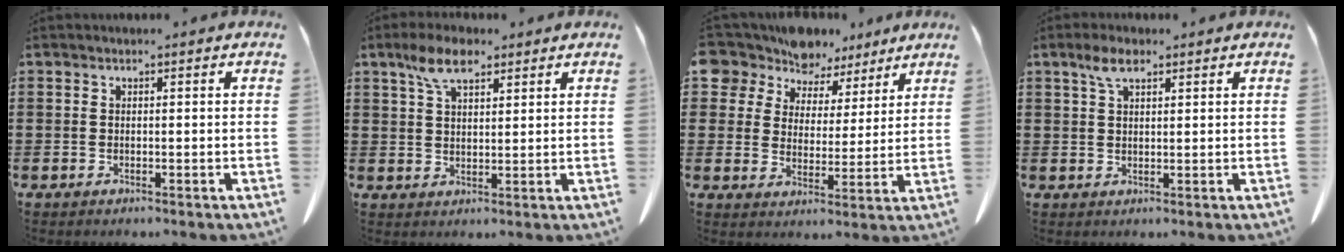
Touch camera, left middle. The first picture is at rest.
{"total": 6.3, "force": [3.9, 2.5, 4.3], "torque": [-0.094, 0.004, 0.072]}
{"total": 8.2, "force": [7.1, 4.1, 0.9], "torque": [-0.058, -0.034, 0.134]}
{"total": 3.8, "force": [2.2, 1.4, 2.7], "torque": [-0.060, 0.005, 0.040]}